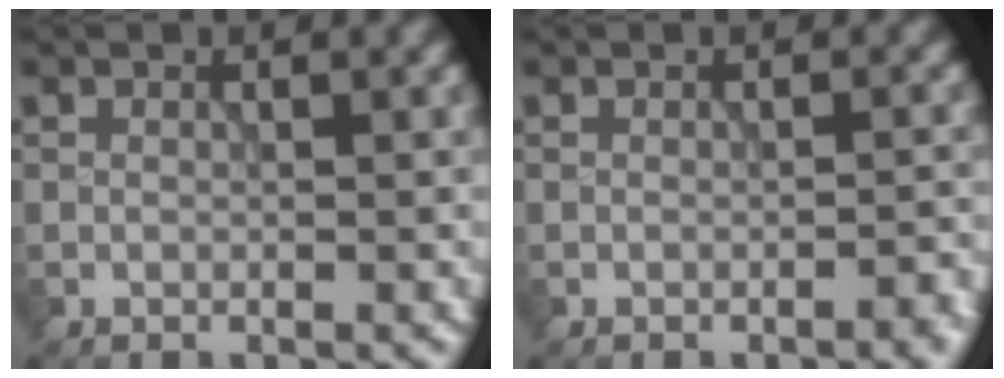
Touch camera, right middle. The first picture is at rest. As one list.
[{"total": 1.4, "force": [-0.9, 0.3, 1.1], "torque": [-0.011, 0.003, -0.014]}]